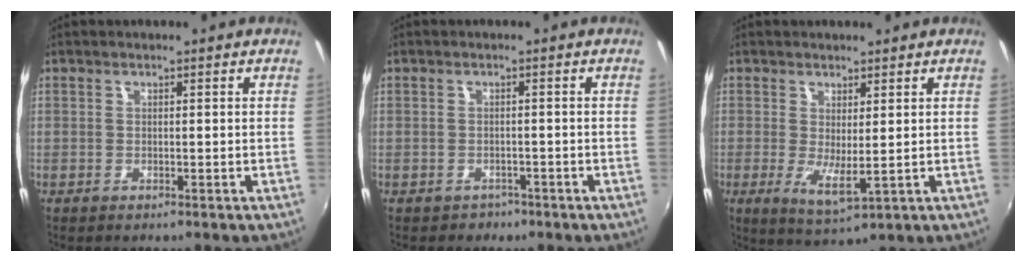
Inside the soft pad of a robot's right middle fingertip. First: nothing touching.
{"total": 2.3, "force": [-1.4, 1.9, 0.3], "torque": [-0.011, -0.001, -0.017]}
{"total": 4.7, "force": [0.3, 1.3, 4.5], "torque": [-0.079, -0.017, 0.009]}